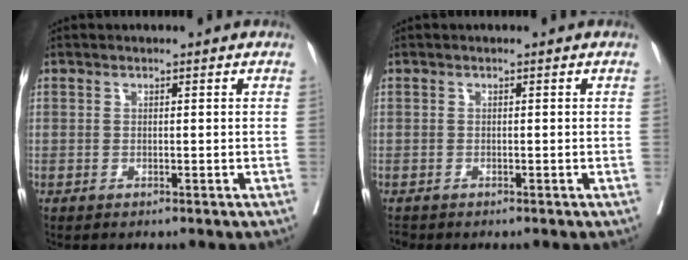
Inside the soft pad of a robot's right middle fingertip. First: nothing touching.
{"total": 0.6, "force": [-0.6, 0.1, 0.0], "torque": [-0.005, -0.003, -0.013]}